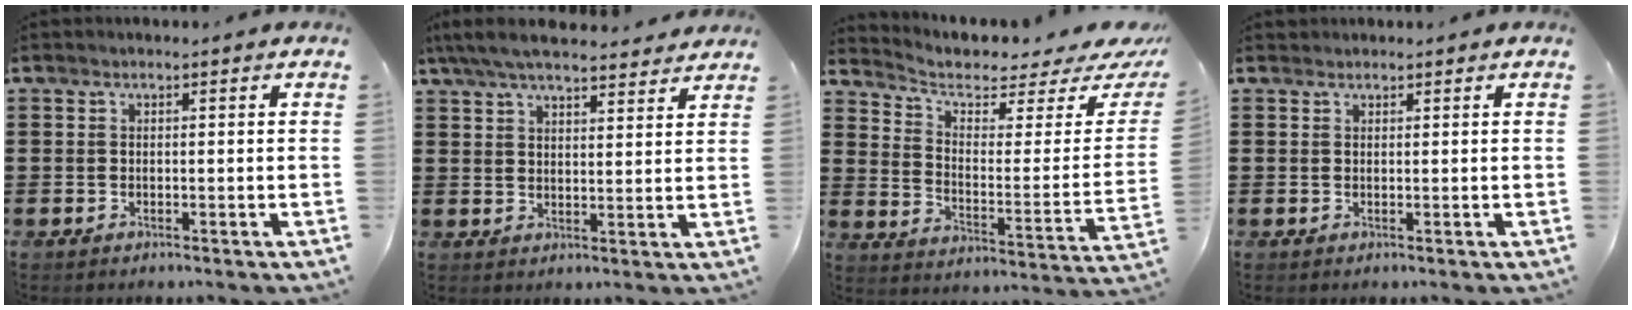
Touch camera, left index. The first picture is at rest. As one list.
[{"total": 6.6, "force": [5.8, 1.0, 2.9], "torque": [-0.072, -0.016, 0.107]}, {"total": 4.4, "force": [3.3, 1.7, 2.4], "torque": [-0.060, -0.030, 0.050]}, {"total": 0.8, "force": [0.7, 0.3, -0.1], "torque": [0.000, 0.001, 0.014]}]